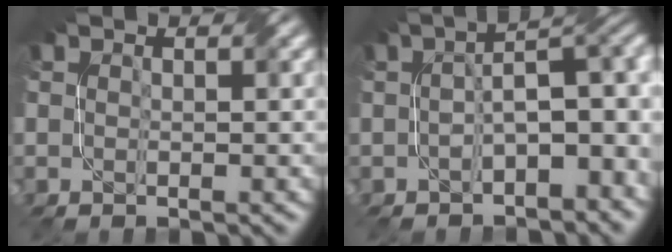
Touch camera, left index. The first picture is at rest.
{"total": 6.7, "force": [-0.4, 3.1, 6.0], "torque": [-0.076, 0.017, -0.004]}